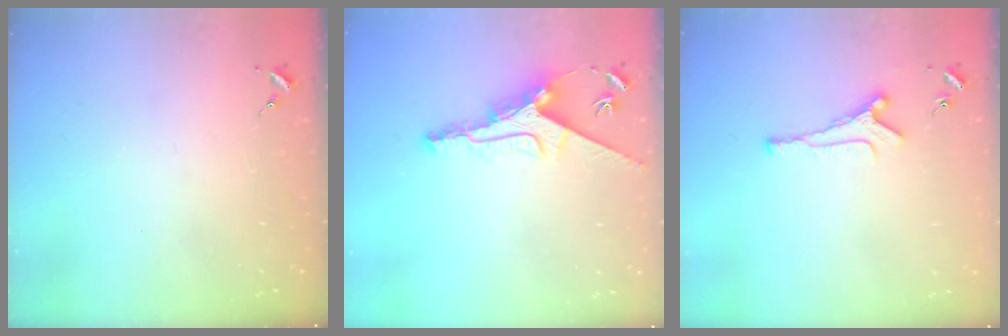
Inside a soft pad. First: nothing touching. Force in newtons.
{"total": 10.4, "press": 10.4, "slide": 0.2}
{"total": 6.8, "press": 6.7, "slide": 0.9}